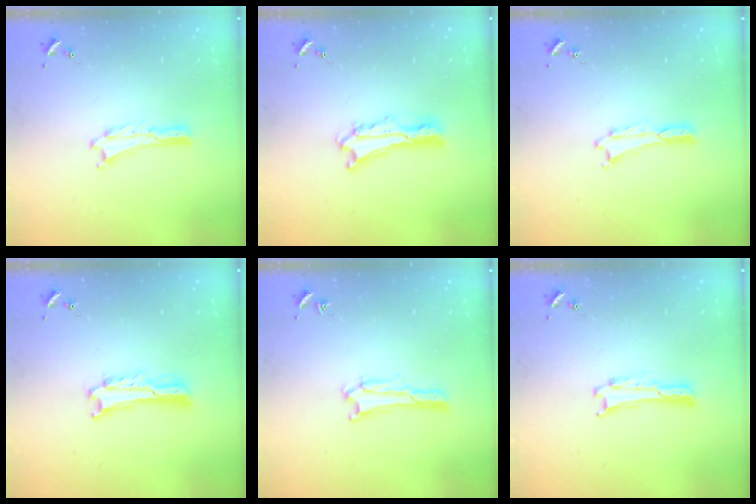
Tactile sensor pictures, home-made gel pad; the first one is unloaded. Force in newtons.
{"total": 2.0, "press": 2.0, "slide": 0.2}
{"total": 0.0}
{"total": 1.1, "press": 1.1, "slide": 0.2}
{"total": 0.8, "press": 0.8, "slide": 0.1}
{"total": 0.0}